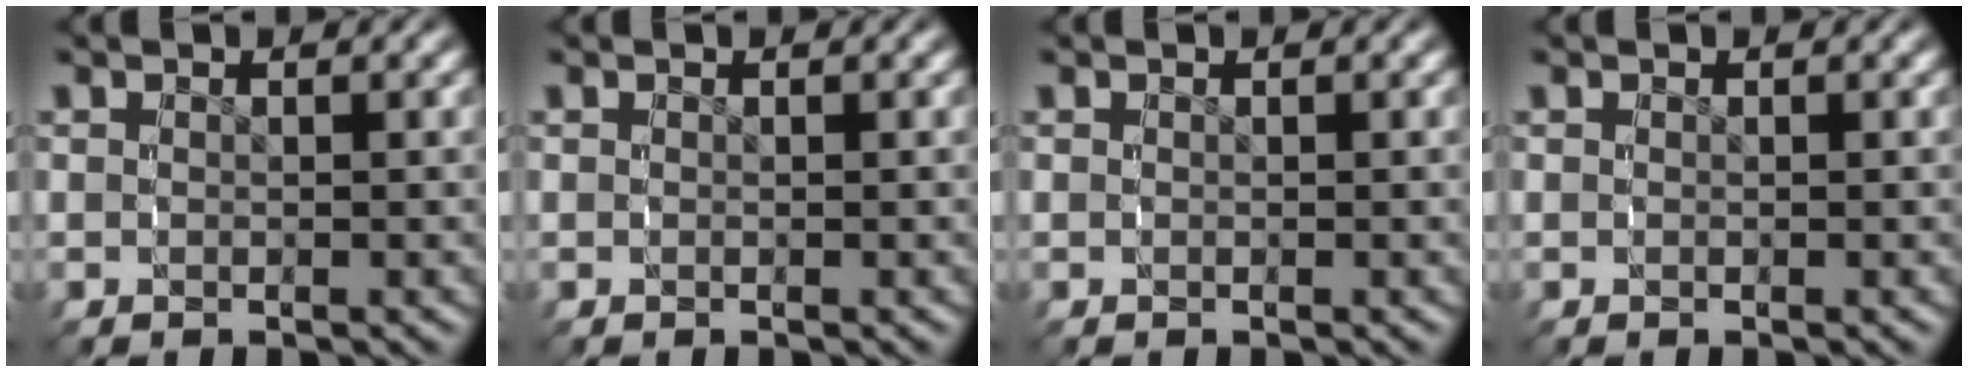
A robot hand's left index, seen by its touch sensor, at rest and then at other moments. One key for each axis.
{"total": 0.0}
{"total": 0.0}
{"total": 0.0}